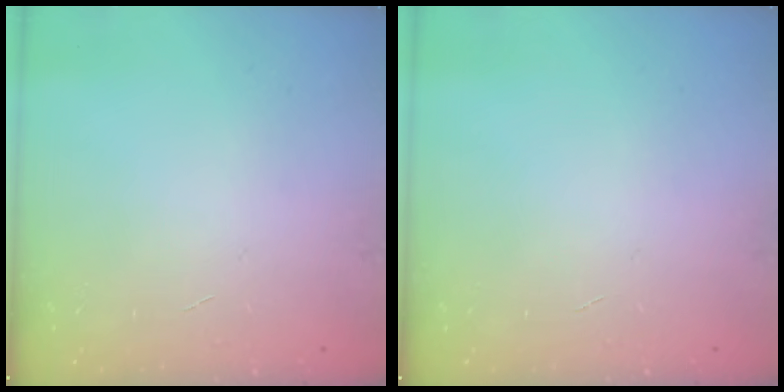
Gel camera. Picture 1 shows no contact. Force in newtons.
{"total": 0.0}